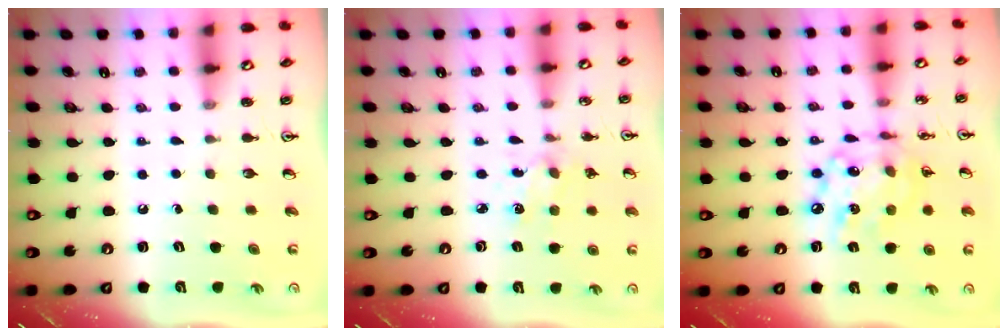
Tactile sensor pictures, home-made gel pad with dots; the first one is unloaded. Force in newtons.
{"total": 2.4, "press": 2.4, "slide": 0.6}
{"total": 14.3, "press": 14.3, "slide": 1.1}